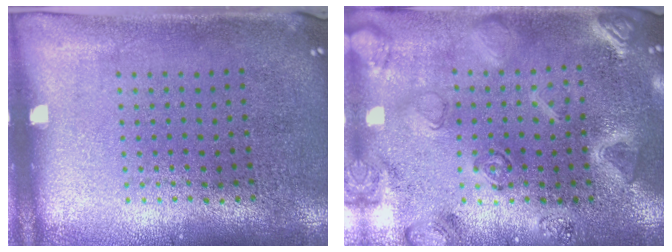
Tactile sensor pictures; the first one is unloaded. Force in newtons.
{"total": 2.9, "press": 2.9, "slide": 0.5}